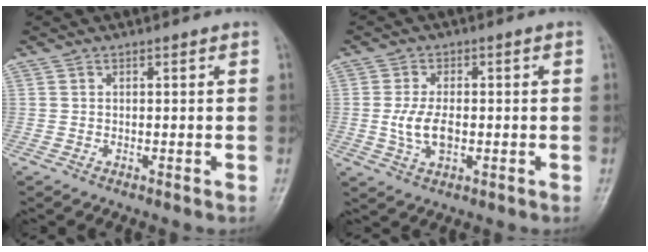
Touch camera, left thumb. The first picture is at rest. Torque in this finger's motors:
{"motor_torque": [0.09, 0.13, 0.77, -0.07, 0.05]}